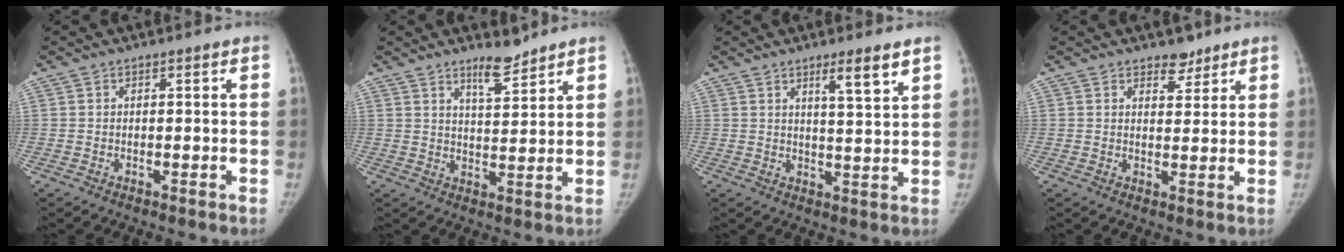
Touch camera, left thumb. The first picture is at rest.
{"total": 5.2, "force": [4.3, 1.2, 2.6], "torque": [-0.030, -0.039, 0.072]}
{"total": 5.8, "force": [3.7, 0.5, 4.4], "torque": [-0.066, -0.031, 0.060]}
{"total": 3.4, "force": [2.7, 1.9, 1.1], "torque": [0.004, -0.018, 0.041]}